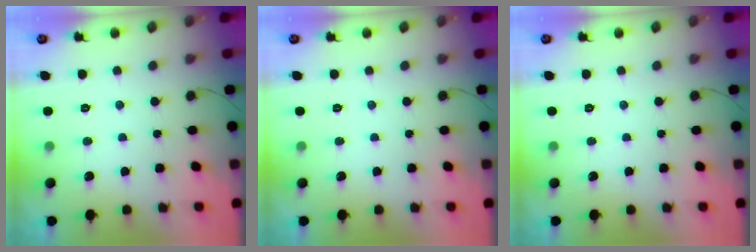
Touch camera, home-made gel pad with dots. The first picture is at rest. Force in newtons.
{"total": 0.0}
{"total": 0.0}